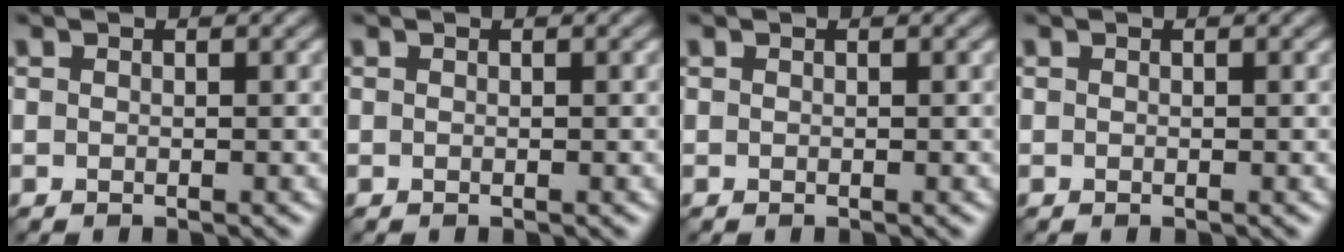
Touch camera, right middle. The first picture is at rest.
{"total": 0.0}
{"total": 0.0}
{"total": 0.0}